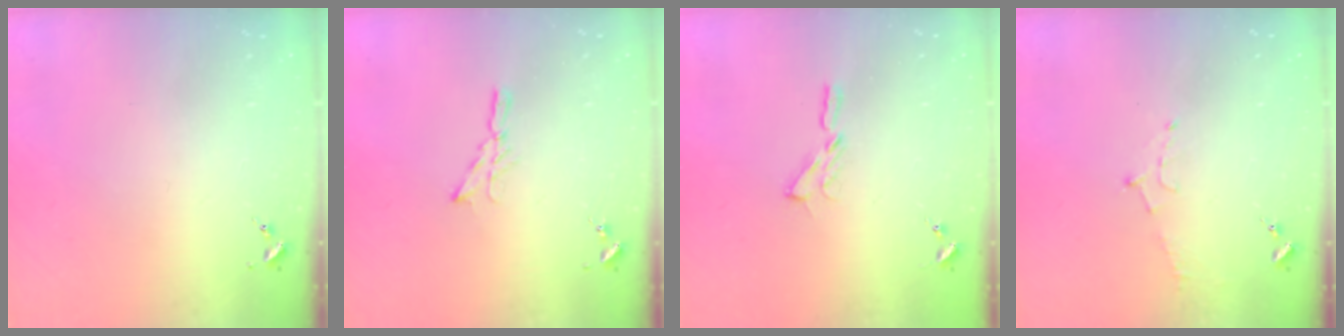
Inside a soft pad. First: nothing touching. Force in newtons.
{"total": 5.8, "press": 5.7, "slide": 0.6}
{"total": 4.0, "press": 4.0, "slide": 0.4}
{"total": 5.7, "press": 5.7, "slide": 0.6}